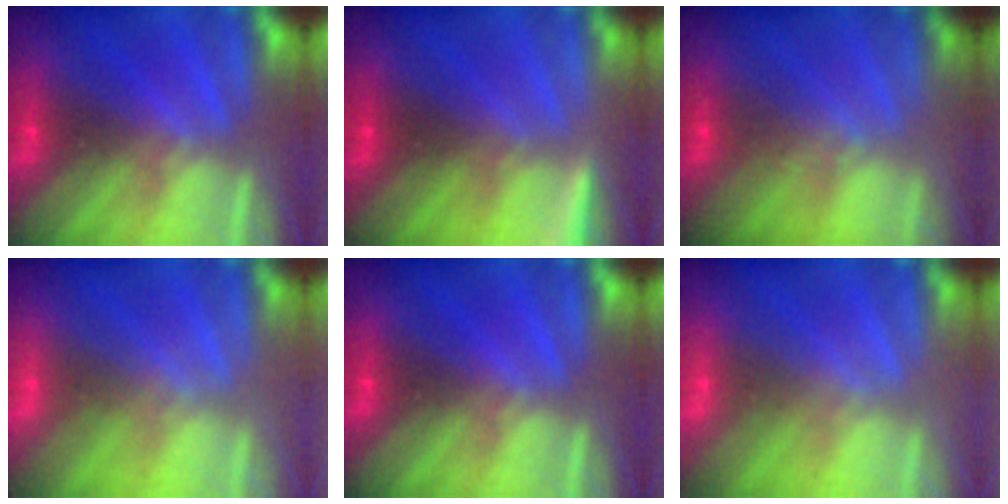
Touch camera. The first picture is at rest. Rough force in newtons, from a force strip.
{"total": 3.6}
{"total": 2.9}
{"total": 1.6}
{"total": 0.0}
{"total": 1.6}